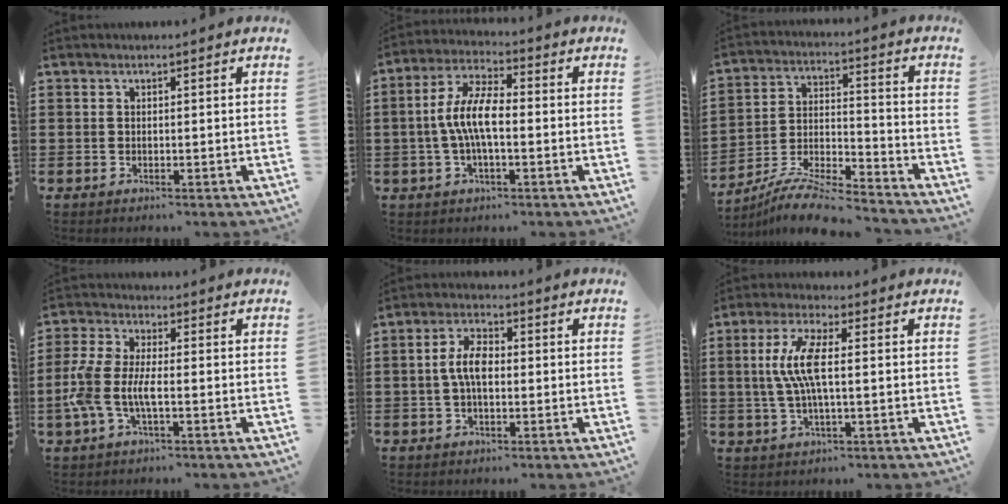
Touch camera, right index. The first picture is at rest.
{"total": 7.8, "force": [-0.7, 2.8, 7.2], "torque": [-0.162, -0.002, -0.020]}
{"total": 9.2, "force": [-8.6, 0.6, 3.3], "torque": [-0.062, 0.010, -0.168]}
{"total": 6.4, "force": [-1.8, 2.6, 5.6], "torque": [-0.146, -0.010, -0.045]}
{"total": 5.2, "force": [-0.1, 2.5, 4.6], "torque": [-0.098, 0.004, -0.006]}
{"total": 7.0, "force": [0.3, 1.6, 6.8], "torque": [-0.151, -0.006, -0.007]}